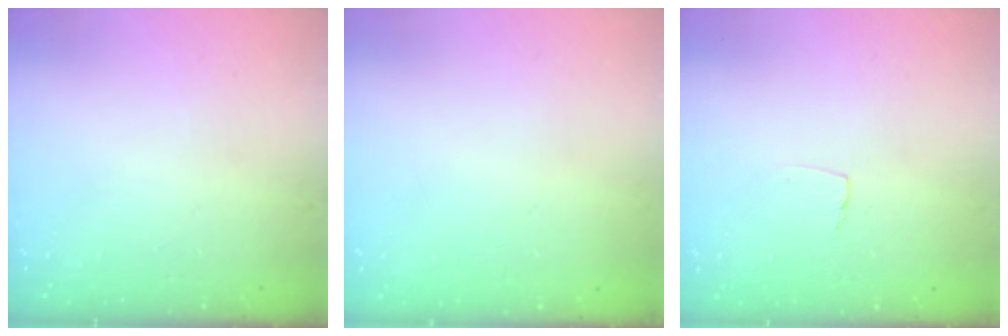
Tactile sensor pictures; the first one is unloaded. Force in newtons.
{"total": 0.0}
{"total": 3.4, "press": 3.4, "slide": 0.3}